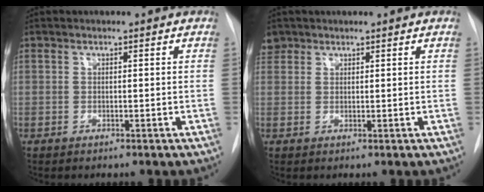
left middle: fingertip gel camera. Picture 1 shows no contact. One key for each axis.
{"total": 2.4, "fx": 1.7, "fy": 1.7, "fz": 0.1, "tx": 0.002, "ty": 0.013, "tz": 0.031}